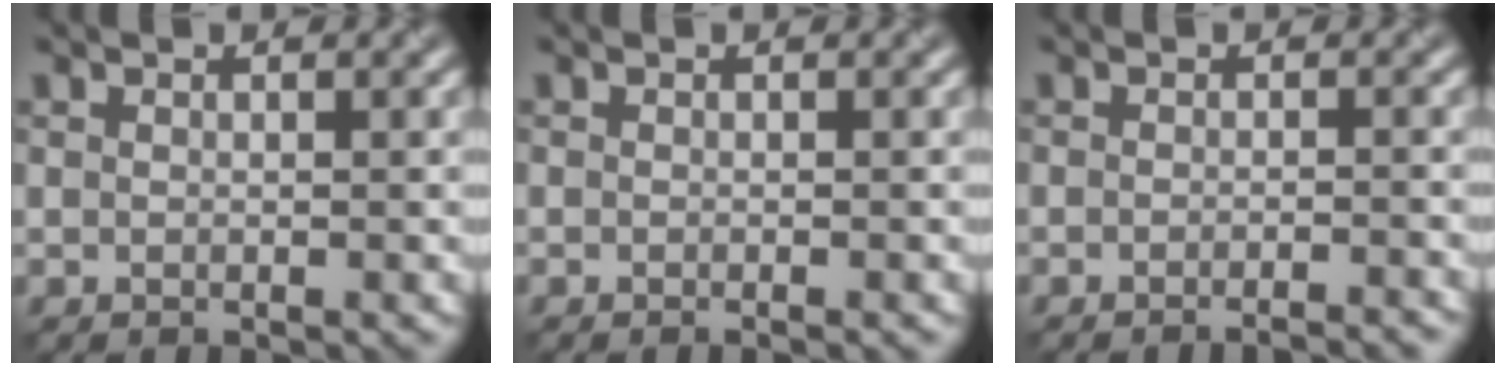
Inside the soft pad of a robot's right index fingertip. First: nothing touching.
{"total": 0.6, "force": [-0.5, 0.1, 0.4], "torque": [-0.003, -0.005, -0.009]}
{"total": 2.8, "force": [-2.5, 0.3, 1.3], "torque": [-0.009, 0.007, -0.037]}